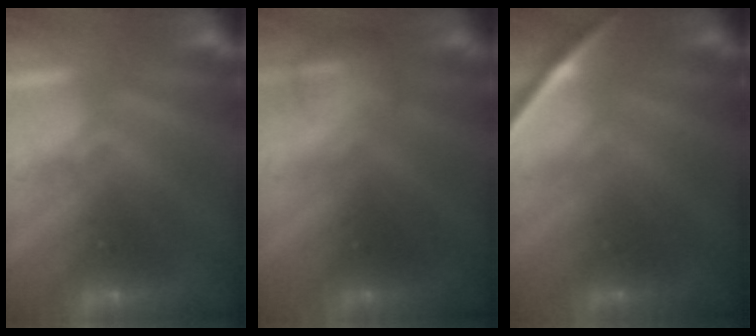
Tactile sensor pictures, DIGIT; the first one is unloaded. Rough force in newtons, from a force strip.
{"total": 6.5}
{"total": 1.9}